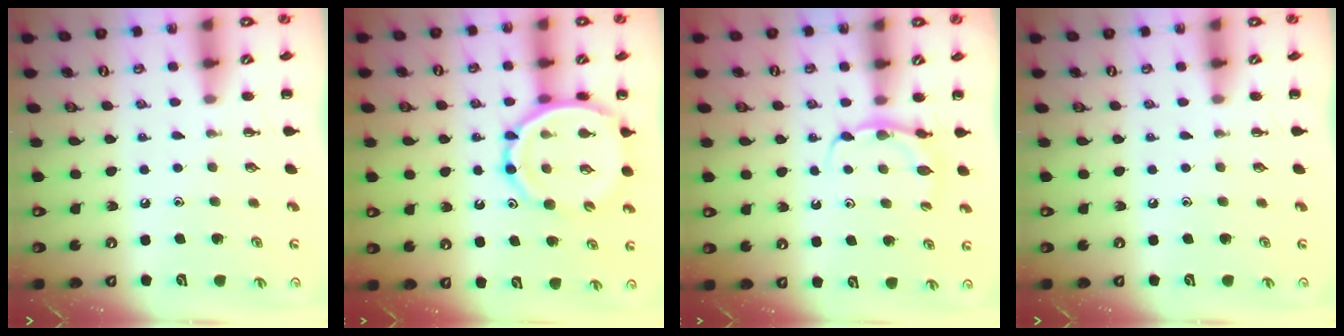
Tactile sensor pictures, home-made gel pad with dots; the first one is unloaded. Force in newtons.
{"total": 13.8, "press": 13.3, "slide": 3.7}
{"total": 5.4, "press": 5.4, "slide": 0.4}
{"total": 0.0}